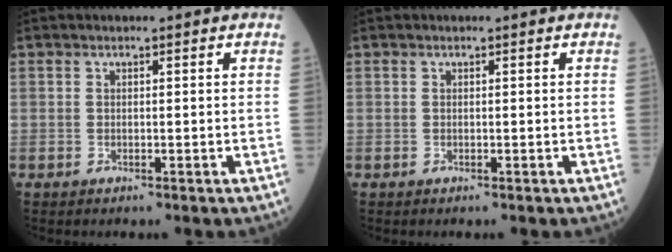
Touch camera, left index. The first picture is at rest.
{"total": 0.0}